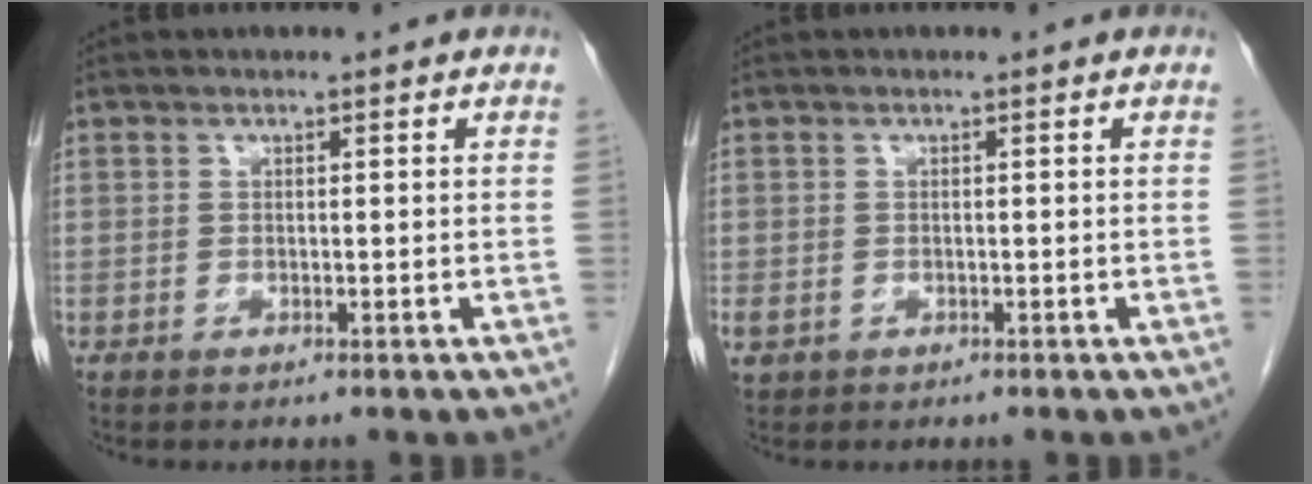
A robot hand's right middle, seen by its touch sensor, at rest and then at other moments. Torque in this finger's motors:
{"motor_torque": [0.45, -0.38, 0.09, 0.07]}